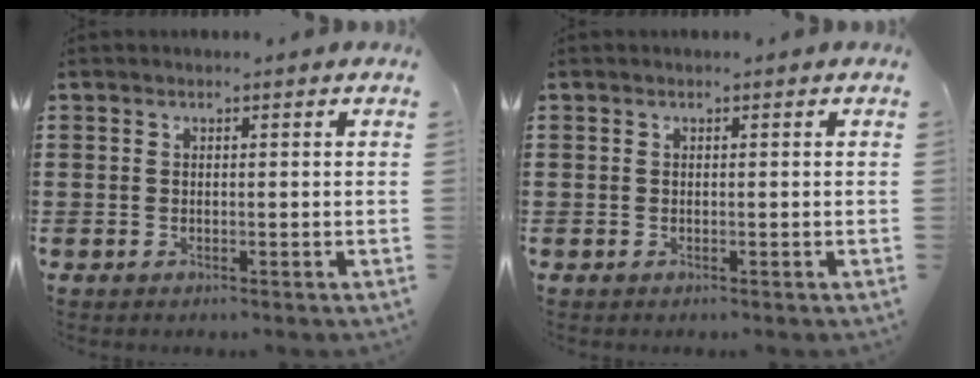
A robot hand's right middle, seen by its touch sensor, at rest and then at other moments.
{"total": 0.0}